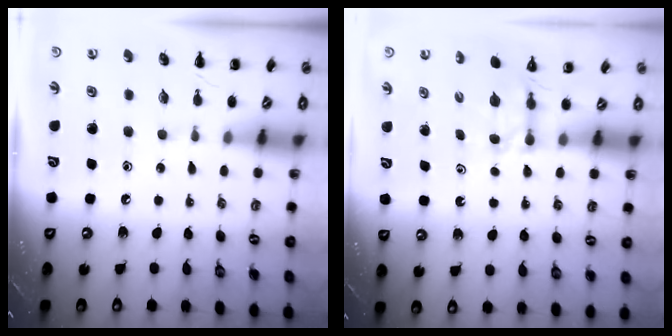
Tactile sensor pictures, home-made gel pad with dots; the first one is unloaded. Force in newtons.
{"total": 2.8, "press": 2.6, "slide": 1.1}